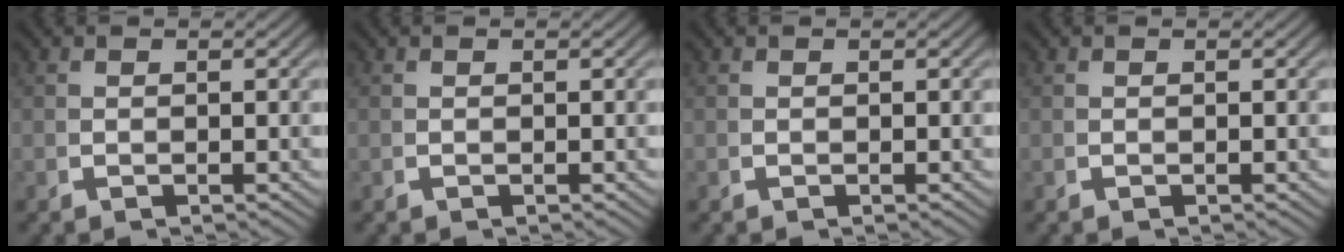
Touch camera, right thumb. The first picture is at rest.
{"total": 0.0}
{"total": 0.0}
{"total": 0.0}